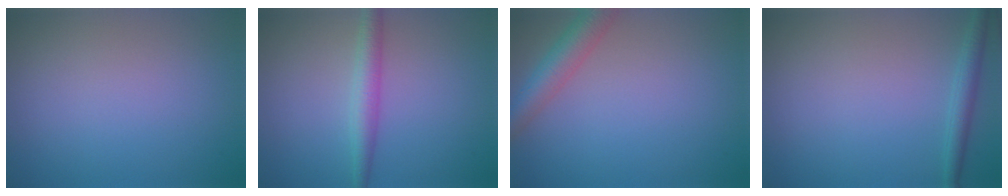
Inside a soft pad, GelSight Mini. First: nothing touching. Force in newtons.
{"total": 2.5, "press": 2.5, "slide": 0.0}
{"total": 3.7, "press": 3.7, "slide": 0.2}
{"total": 1.8, "press": 1.8, "slide": 0.1}